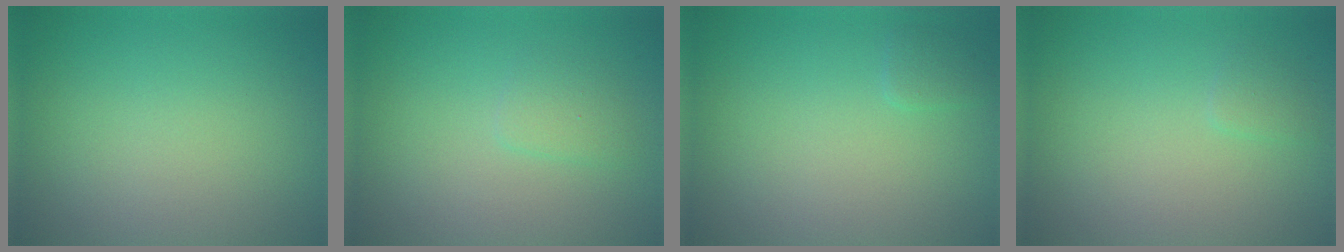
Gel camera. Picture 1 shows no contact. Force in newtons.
{"total": 1.3, "press": 1.3, "slide": 0.1}
{"total": 0.9, "press": 0.9, "slide": 0.1}
{"total": 0.7, "press": 0.7, "slide": 0.1}